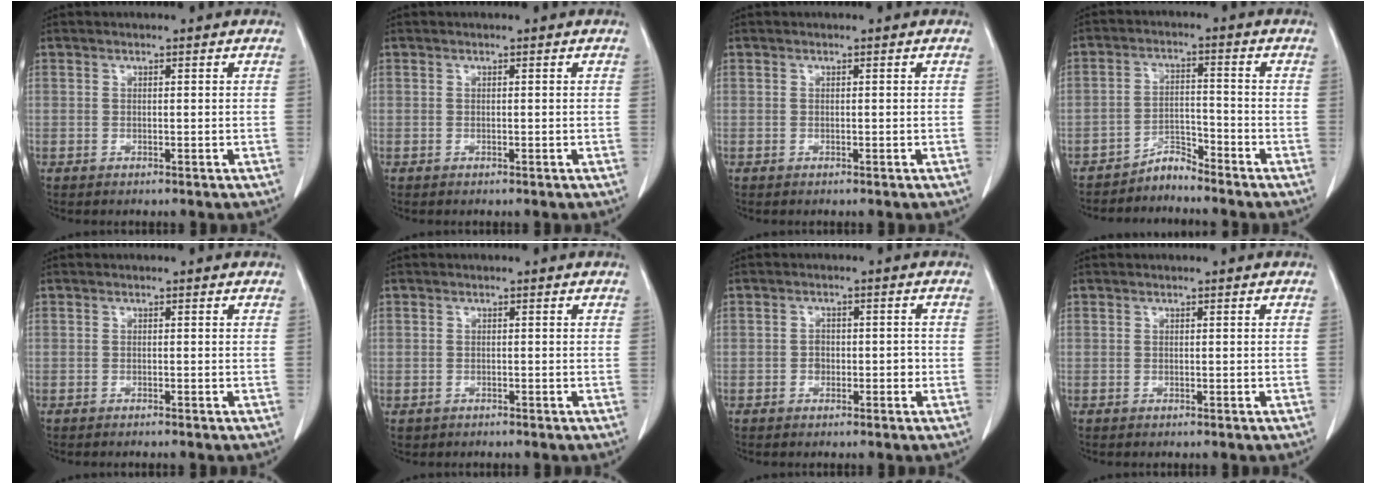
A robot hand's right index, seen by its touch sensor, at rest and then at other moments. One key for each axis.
{"total": 0.0}
{"total": 0.0}
{"total": 3.3, "fx": -3.2, "fy": 0.7, "fz": -0.1, "tx": 0.012, "ty": -0.001, "tz": -0.057}
{"total": 0.8, "fx": -0.7, "fy": -0.1, "fz": 0.4, "tx": -0.003, "ty": 0.001, "tz": -0.013}
{"total": 1.0, "fx": -0.6, "fy": 0.9, "fz": -0.1, "tx": -0.009, "ty": 0.004, "tz": -0.009}
{"total": 2.1, "fx": -0.6, "fy": 1.6, "fz": 1.3, "tx": -0.012, "ty": 0.008, "tz": -0.006}
{"total": 0.0}